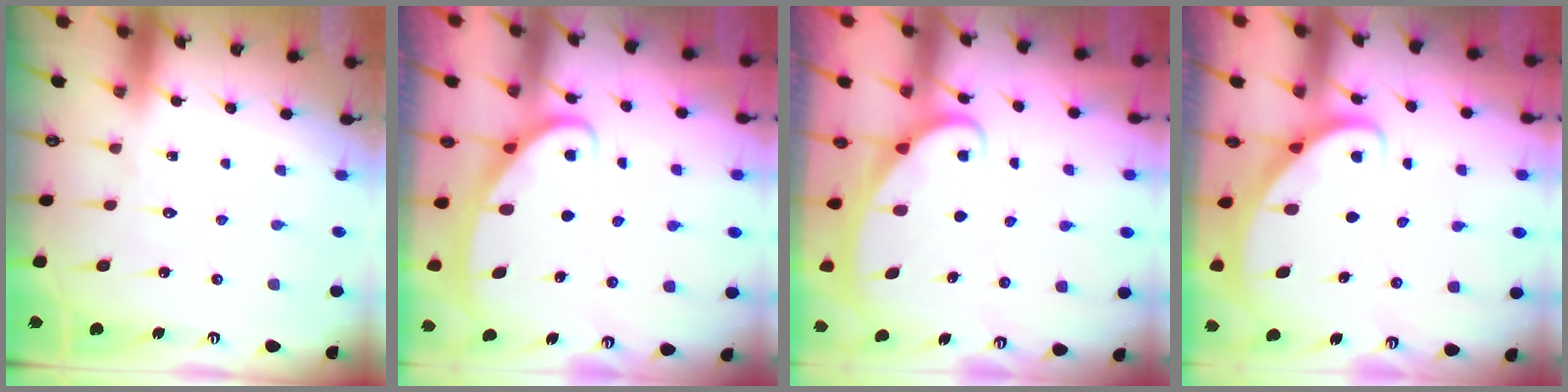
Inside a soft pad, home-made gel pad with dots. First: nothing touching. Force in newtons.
{"total": 2.7, "press": 2.7, "slide": 0.4}
{"total": 2.1, "press": 2.1, "slide": 0.2}
{"total": 2.7, "press": 2.7, "slide": 0.3}